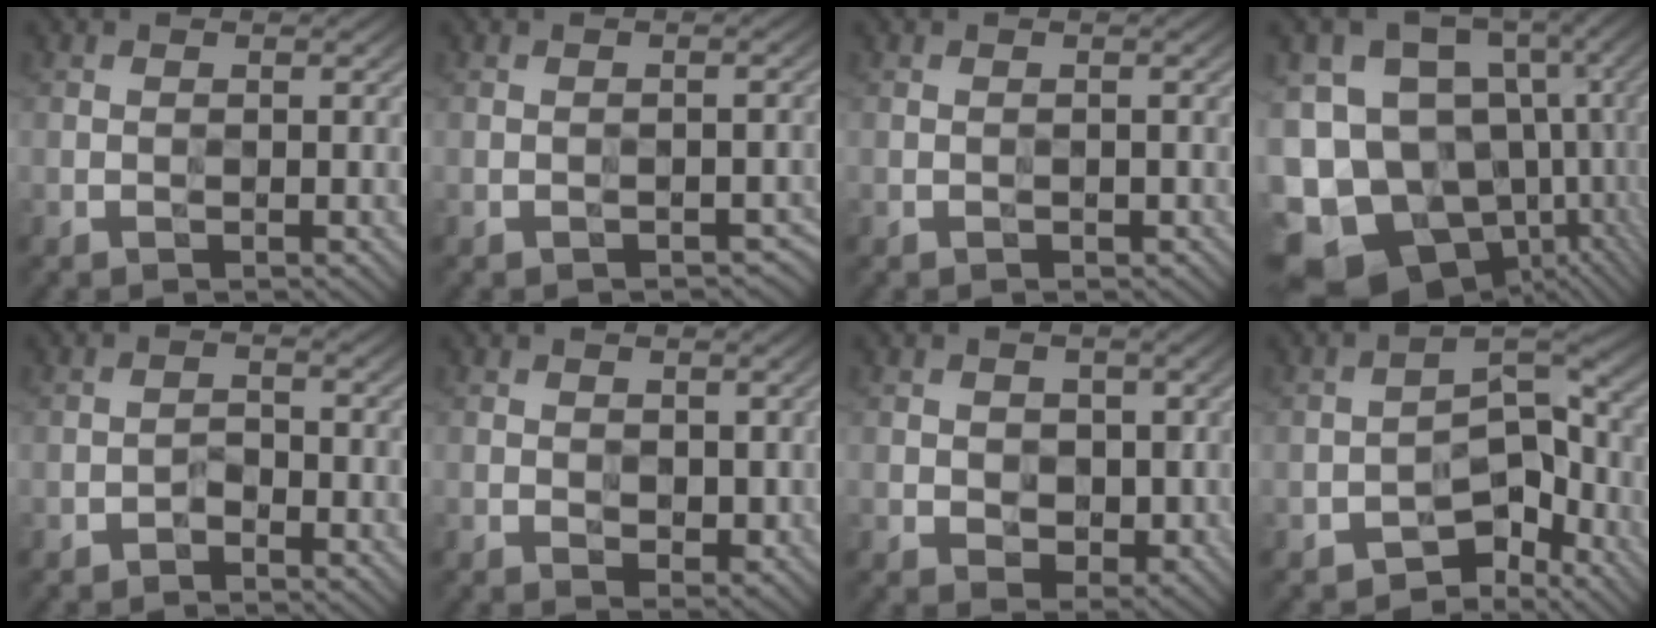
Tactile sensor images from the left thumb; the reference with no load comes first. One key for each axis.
{"total": 2.3, "fx": -1.4, "fy": 1.3, "fz": 1.3, "tx": -0.015, "ty": -0.008, "tz": -0.012}
{"total": 0.5, "fx": -0.3, "fy": 0.3, "fz": 0.2, "tx": -0.001, "ty": -0.003, "tz": -0.005}
{"total": 19.0, "fx": -4.0, "fy": 14.8, "fz": 11.2, "tx": -0.238, "ty": -0.013, "tz": -0.023}
{"total": 1.5, "fx": -1.2, "fy": 0.8, "fz": 0.5, "tx": -0.005, "ty": 0.003, "tz": -0.026}
{"total": 2.3, "fx": 0.8, "fy": 1.5, "fz": 1.5, "tx": -0.027, "ty": -0.010, "tz": 0.020}
{"total": 3.8, "fx": 0.6, "fy": 3.0, "fz": 2.3, "tx": -0.045, "ty": -0.011, "tz": 0.010}
{"total": 8.0, "fx": -4.8, "fy": 4.5, "fz": 4.6, "tx": -0.051, "ty": -0.005, "tz": -0.086}